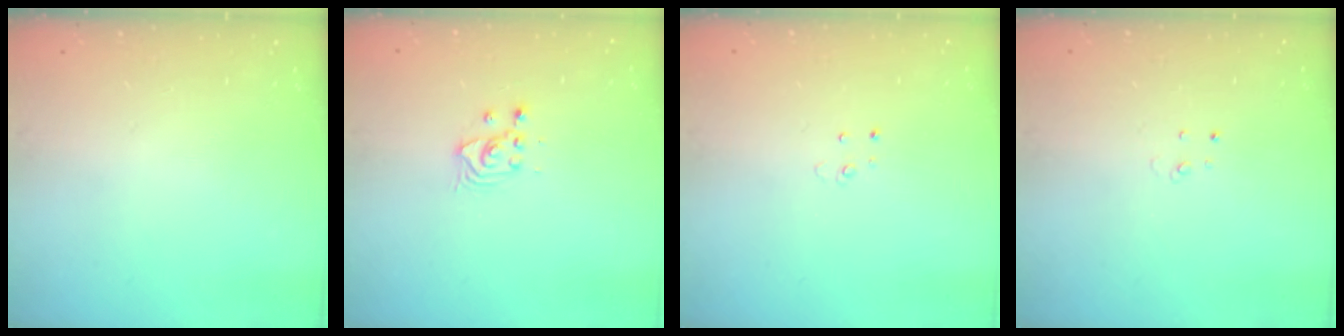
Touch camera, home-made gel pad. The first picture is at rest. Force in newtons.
{"total": 3.7, "press": 3.7, "slide": 0.3}
{"total": 2.5, "press": 2.5, "slide": 0.2}
{"total": 2.6, "press": 2.6, "slide": 0.2}